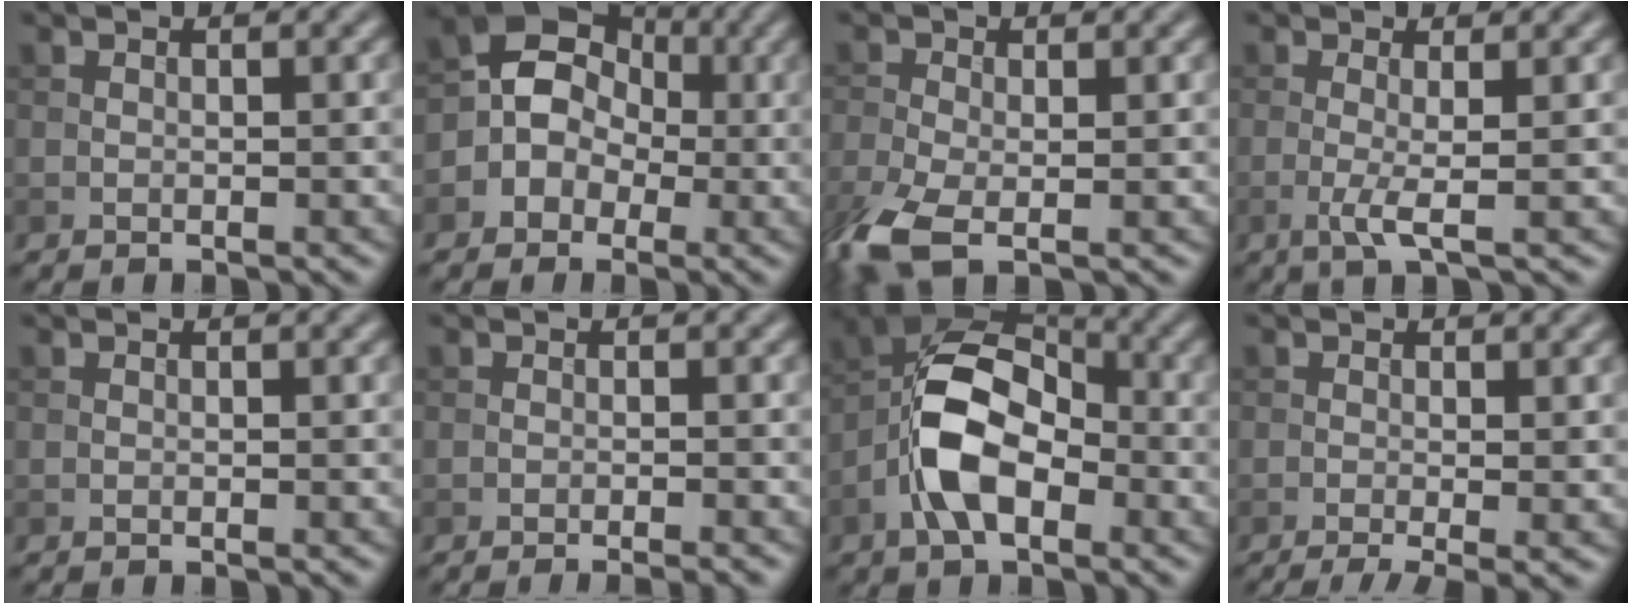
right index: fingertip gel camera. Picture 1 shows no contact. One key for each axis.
{"total": 6.5, "fx": -0.5, "fy": 6.0, "fz": 2.5, "tx": -0.017, "ty": 0.027, "tz": -0.038}
{"total": 6.0, "fx": -2.9, "fy": 2.8, "fz": 4.4, "tx": -0.115, "ty": -0.019, "tz": -0.066}
{"total": 2.4, "fx": -0.5, "fy": 0.2, "fz": 2.3, "tx": -0.050, "ty": -0.005, "tz": -0.012}
{"total": 0.0}
{"total": 2.3, "fx": -1.4, "fy": 0.4, "fz": 1.8, "tx": -0.017, "ty": 0.001, "tz": -0.025}
{"total": 8.3, "fx": -2.8, "fy": 4.6, "fz": 6.4, "tx": -0.123, "ty": 0.013, "tz": -0.060}
{"total": 4.3, "fx": -1.8, "fy": 1.2, "fz": 3.7, "tx": -0.055, "ty": -0.010, "tz": -0.025}